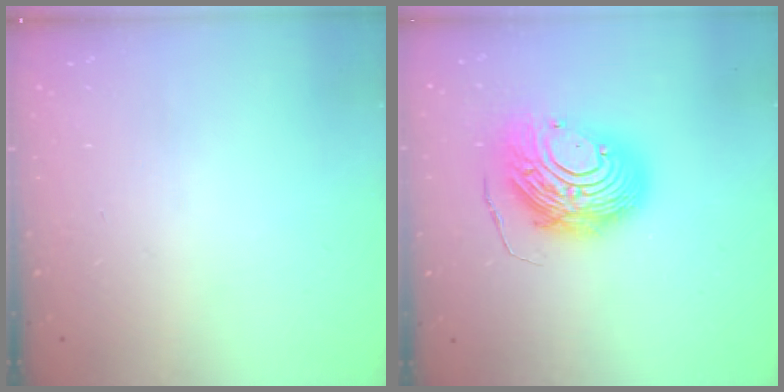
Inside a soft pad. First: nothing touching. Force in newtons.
{"total": 13.7, "press": 13.6, "slide": 1.3}